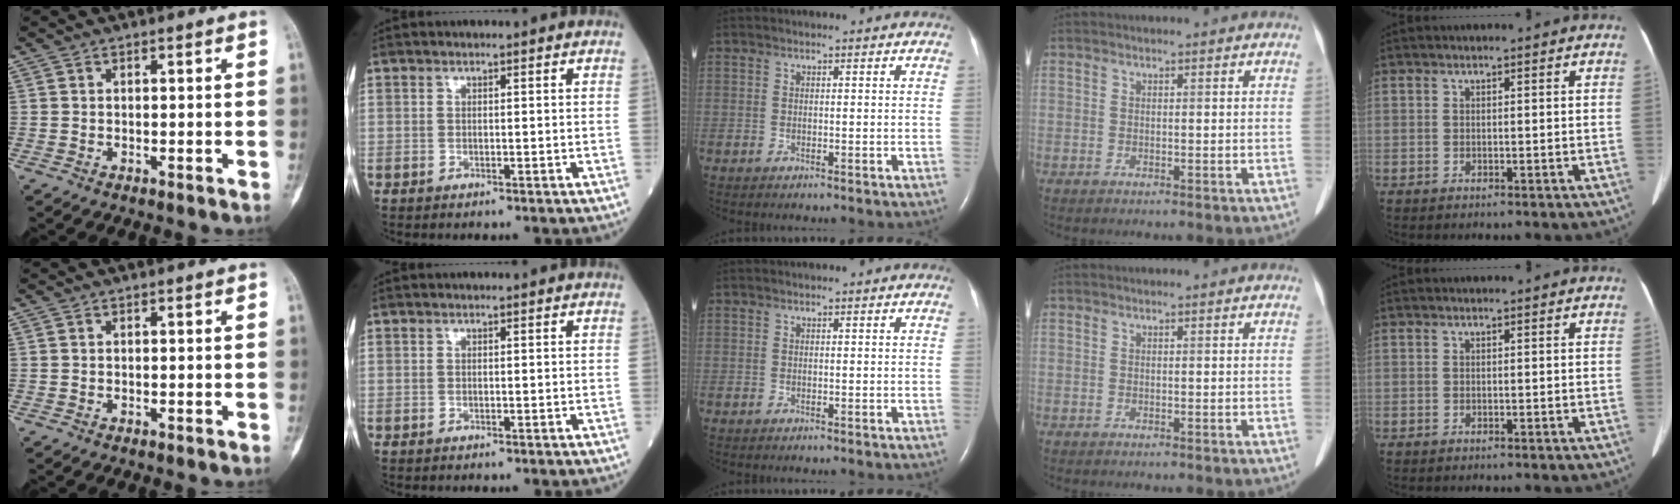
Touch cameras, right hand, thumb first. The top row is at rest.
{}